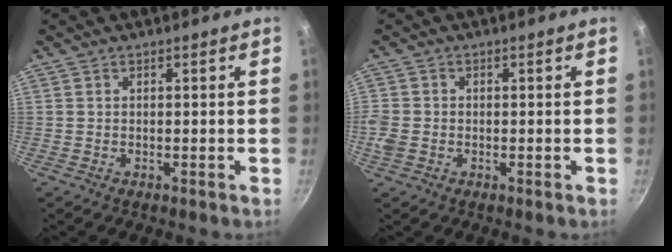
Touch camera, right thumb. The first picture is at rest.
{"total": 3.7, "force": [-0.8, 2.9, 2.1], "torque": [-0.055, 0.004, -0.016]}